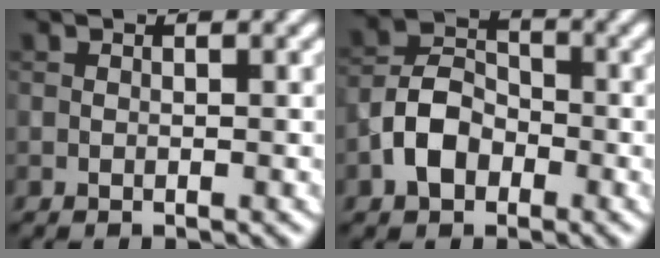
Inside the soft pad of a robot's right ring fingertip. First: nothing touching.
{"total": 4.6, "force": [-2.0, 3.3, 2.6], "torque": [-0.051, 0.007, -0.044]}